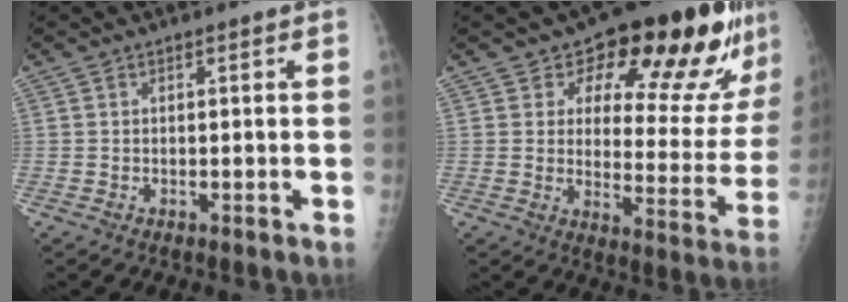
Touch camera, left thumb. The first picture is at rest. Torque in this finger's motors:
{"motor_torque": [0.67, 0.77, 1.42, -1.34, 0.19]}